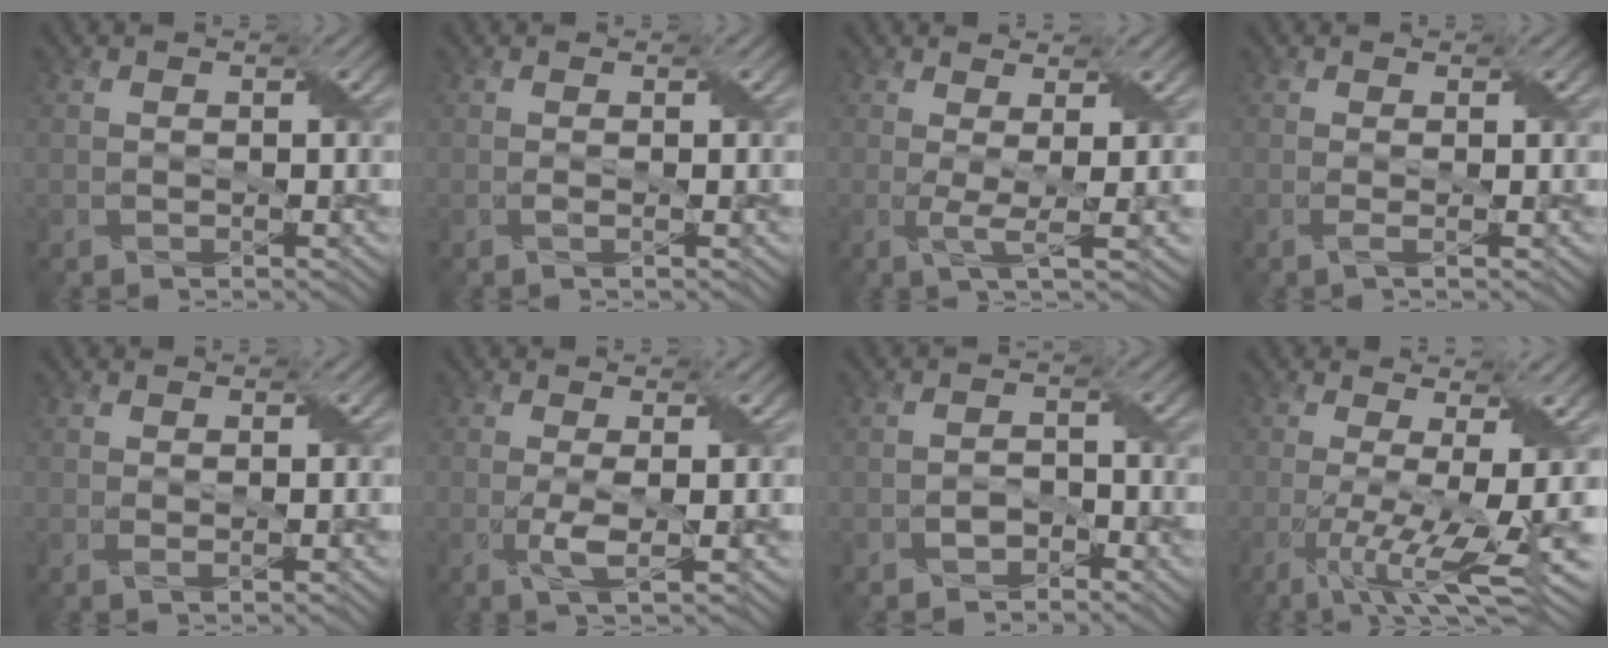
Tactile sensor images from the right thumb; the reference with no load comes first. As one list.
[{"total": 0.5, "force": [0.0, 0.1, 0.5], "torque": [-0.010, 0.000, -0.002]}, {"total": 3.1, "force": [0.3, 0.6, 3.0], "torque": [-0.059, -0.001, 0.004]}, {"total": 1.1, "force": [0.0, 0.3, 1.1], "torque": [-0.023, -0.001, -0.005]}, {"total": 0.7, "force": [0.2, 0.2, 0.6], "torque": [-0.012, 0.002, 0.000]}, {"total": 2.4, "force": [-0.3, 0.4, 2.4], "torque": [-0.049, -0.001, -0.009]}, {"total": 1.6, "force": [-1.2, 1.0, 0.4], "torque": [-0.007, 0.004, -0.024]}, {"total": 9.8, "force": [-2.6, 2.2, 9.2], "torque": [-0.157, -0.007, -0.033]}]